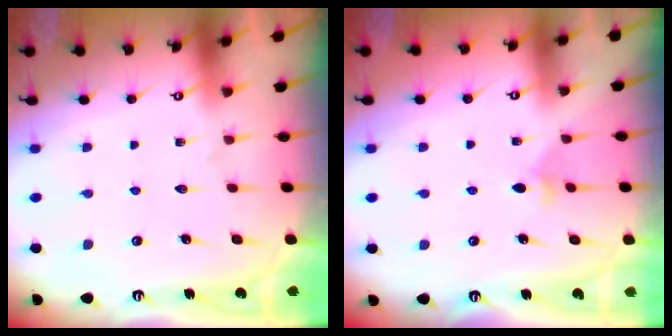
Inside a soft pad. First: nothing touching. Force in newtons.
{"total": 4.2, "press": 4.1, "slide": 0.8}